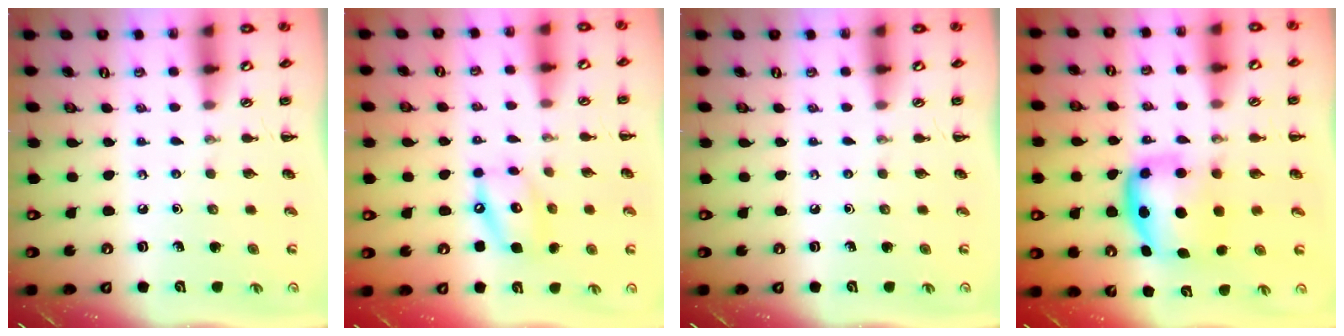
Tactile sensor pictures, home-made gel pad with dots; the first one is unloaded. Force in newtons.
{"total": 11.5, "press": 11.2, "slide": 2.7}
{"total": 0.0}
{"total": 6.7, "press": 6.6, "slide": 1.1}